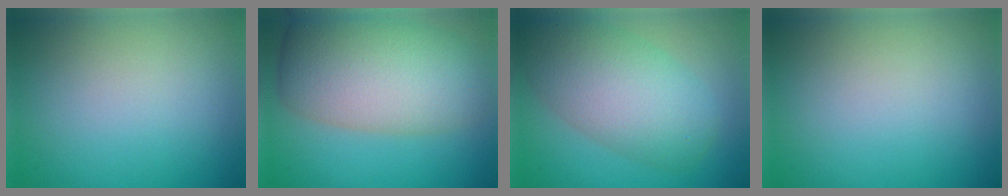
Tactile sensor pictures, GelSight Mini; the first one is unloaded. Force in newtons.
{"total": 9.4, "press": 9.3, "slide": 0.5}
{"total": 7.9, "press": 7.9, "slide": 0.2}
{"total": 0.0}